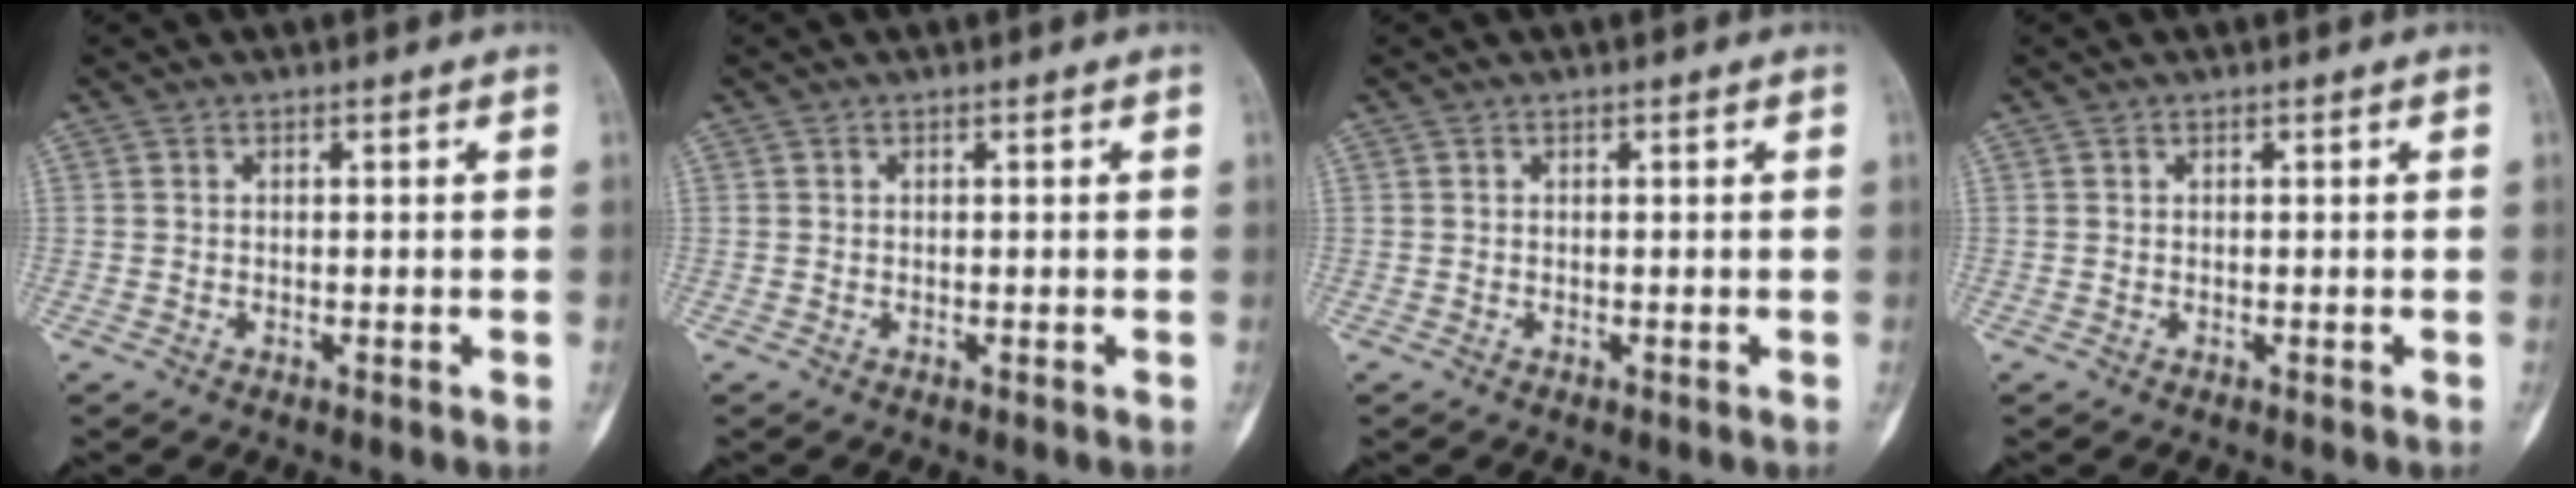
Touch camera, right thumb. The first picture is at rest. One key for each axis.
{"total": 0.0}
{"total": 0.0}
{"total": 0.0}